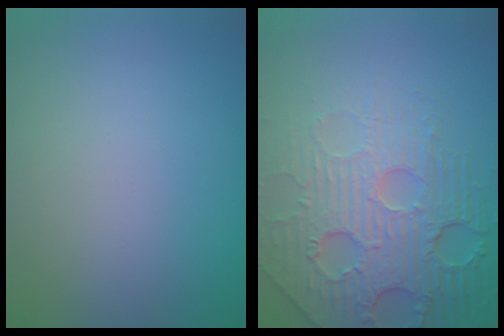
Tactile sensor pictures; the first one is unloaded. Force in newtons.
{"total": 7.5, "press": 5.6, "slide": 5.0}